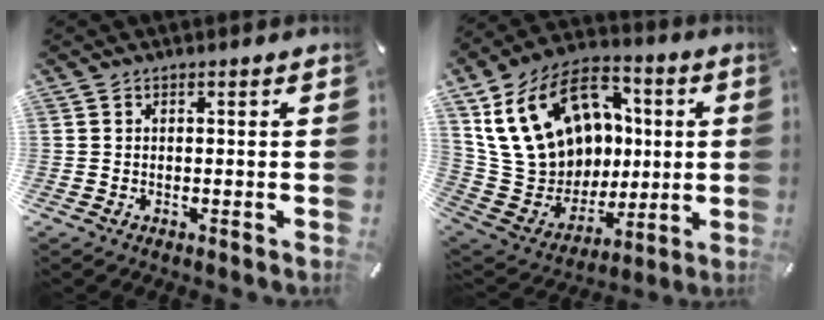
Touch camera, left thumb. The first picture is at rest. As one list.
[{"total": 22.8, "force": [6.7, 18.1, 12.1], "torque": [-0.234, -0.035, 0.153]}]